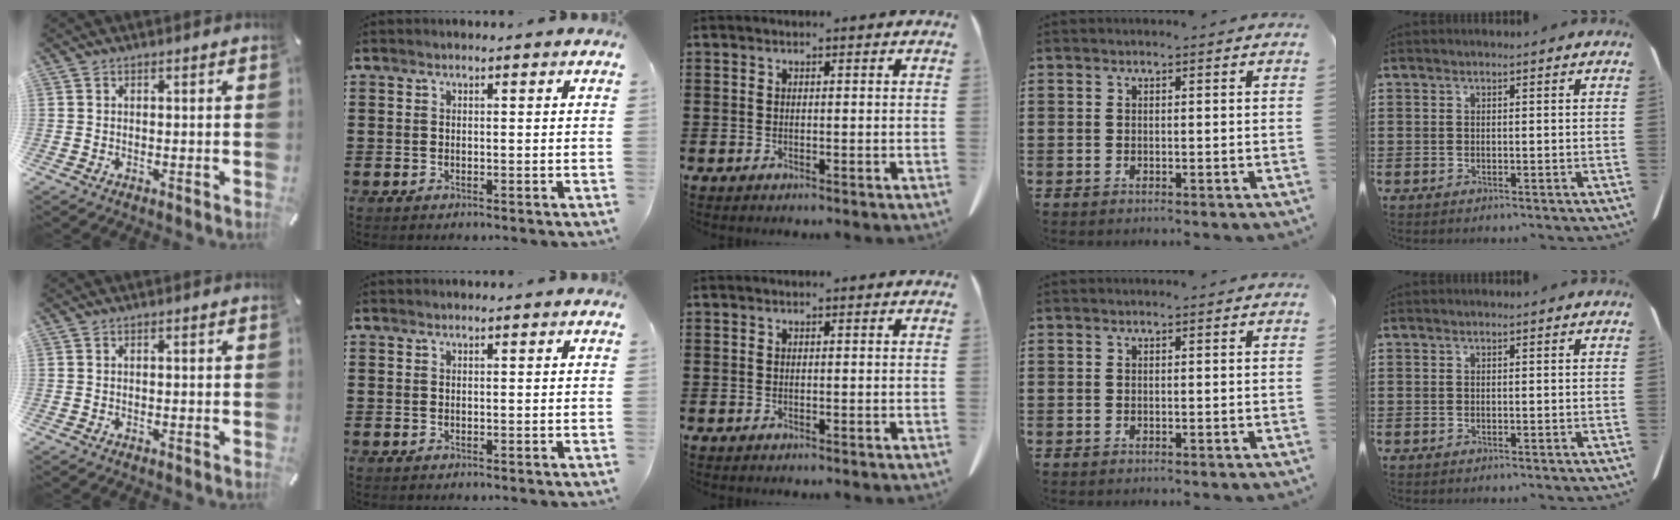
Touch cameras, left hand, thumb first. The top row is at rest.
{}